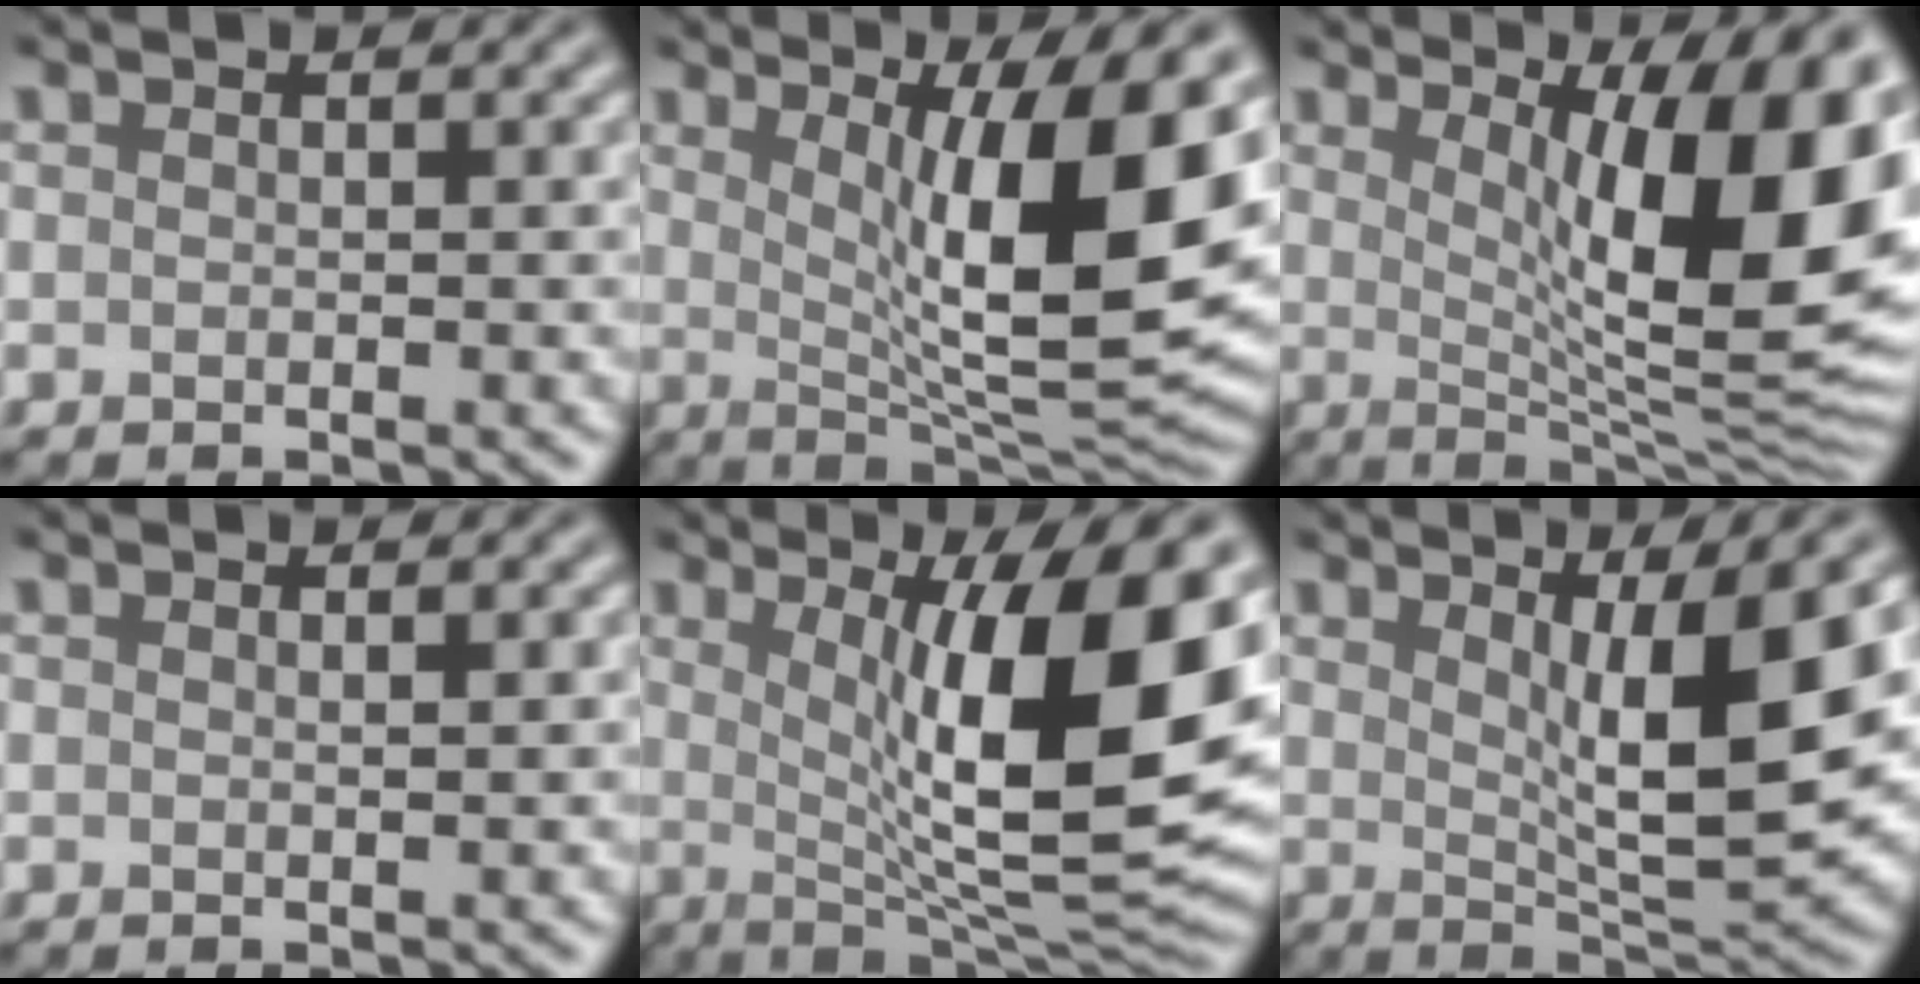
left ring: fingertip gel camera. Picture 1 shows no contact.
{"total": 12.4, "force": [2.7, 3.2, 11.6], "torque": [-0.162, -0.013, 0.049]}
{"total": 14.3, "force": [3.5, 4.3, 13.2], "torque": [-0.147, -0.008, 0.055]}
{"total": 0.5, "force": [0.3, 0.1, 0.5], "torque": [-0.003, 0.001, 0.004]}
{"total": 13.6, "force": [2.1, 3.6, 13.0], "torque": [-0.170, -0.009, 0.037]}
{"total": 8.7, "force": [1.9, 1.9, 8.2], "torque": [-0.118, -0.011, 0.036]}